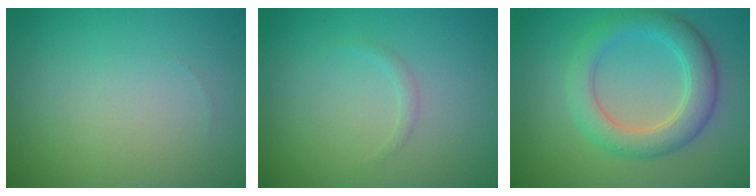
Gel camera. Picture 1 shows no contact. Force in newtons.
{"total": 0.7, "press": 0.7, "slide": 0.0}
{"total": 4.8, "press": 4.8, "slide": 0.0}